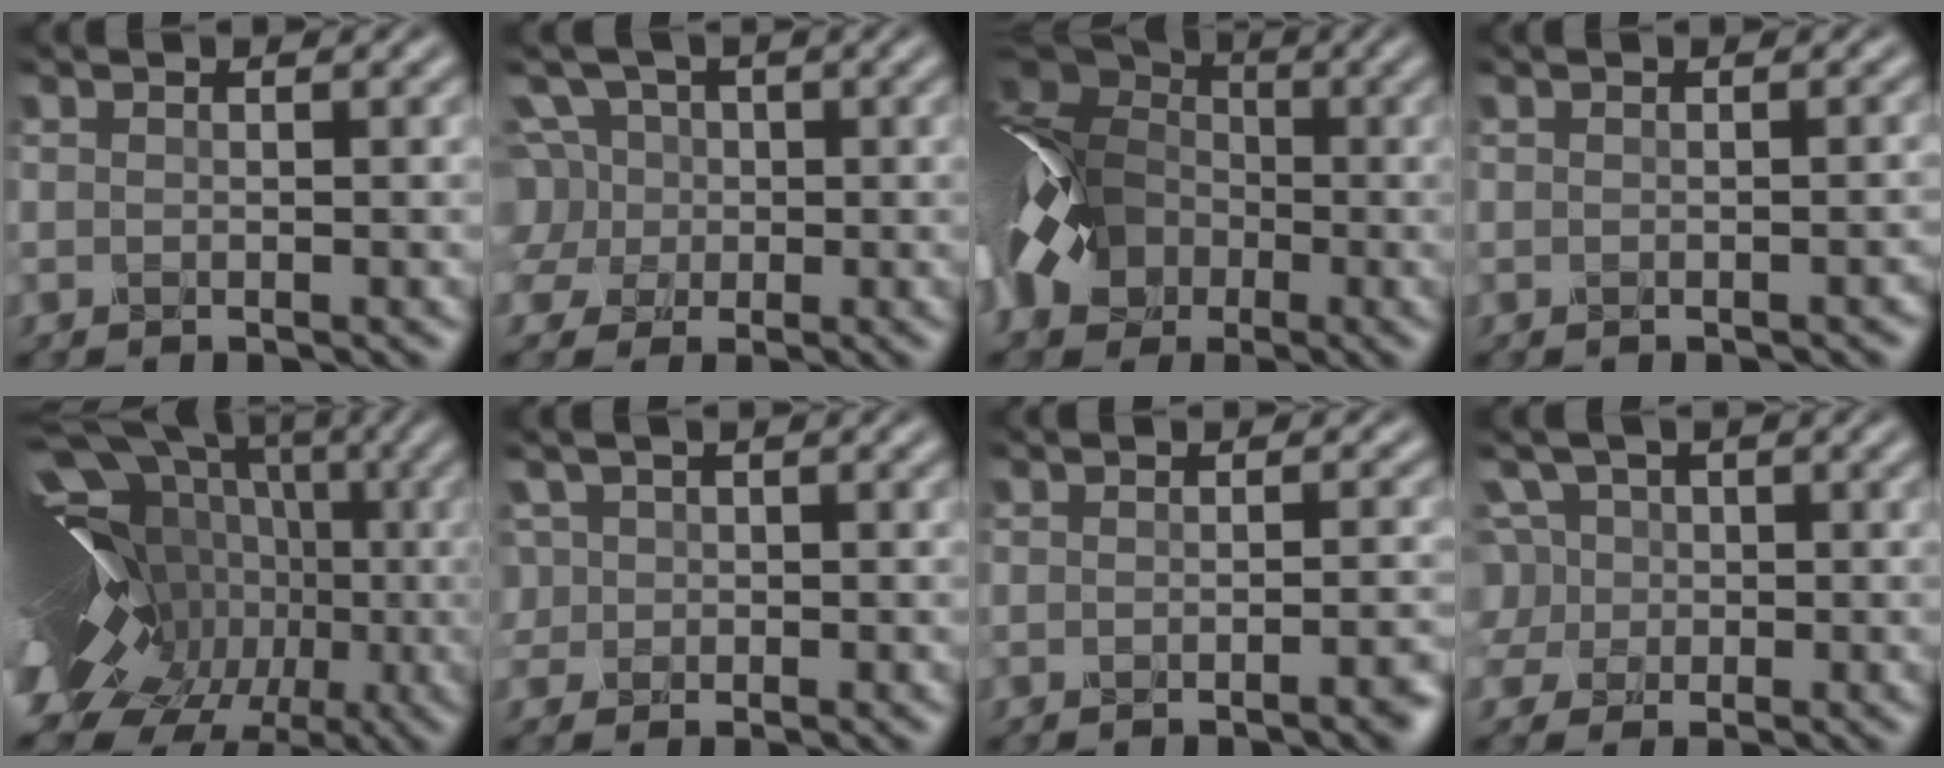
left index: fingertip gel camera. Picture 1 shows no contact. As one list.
[{"total": 6.8, "force": [1.5, 5.8, 3.2], "torque": [-0.057, 0.044, -0.015]}, {"total": 11.7, "force": [-2.3, 9.3, 6.7], "torque": [-0.150, 0.006, -0.066]}, {"total": 1.0, "force": [-0.7, 0.4, 0.5], "torque": [-0.005, -0.001, -0.005]}, {"total": 21.7, "force": [-2.9, 16.2, 14.1], "torque": [-0.223, 0.019, -0.073]}, {"total": 2.2, "force": [0.4, 2.1, 0.5], "torque": [-0.011, 0.018, 0.003]}, {"total": 3.0, "force": [-1.4, 1.1, 2.5], "torque": [-0.013, 0.007, -0.022]}, {"total": 5.0, "force": [0.6, 4.5, 2.0], "torque": [-0.044, 0.042, -0.014]}]